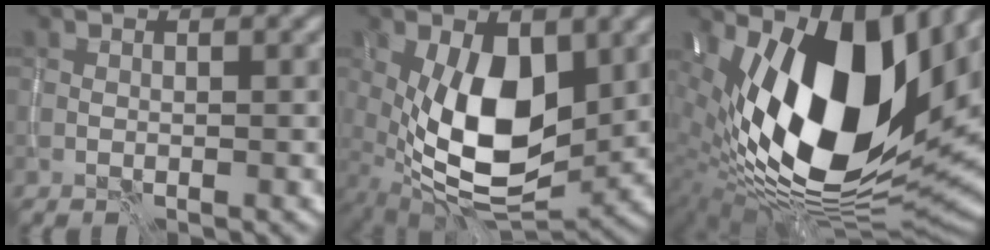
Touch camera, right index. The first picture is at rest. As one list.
[{"total": 9.8, "force": [0.4, 5.0, 8.5], "torque": [-0.153, -0.008, 0.008]}, {"total": 17.9, "force": [3.2, 8.5, 15.4], "torque": [-0.264, 0.000, 0.044]}]